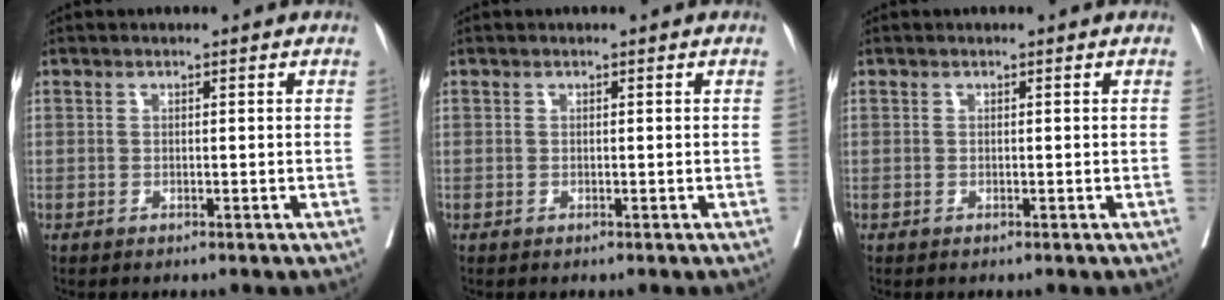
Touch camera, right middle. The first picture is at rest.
{"total": 0.0}
{"total": 0.0}